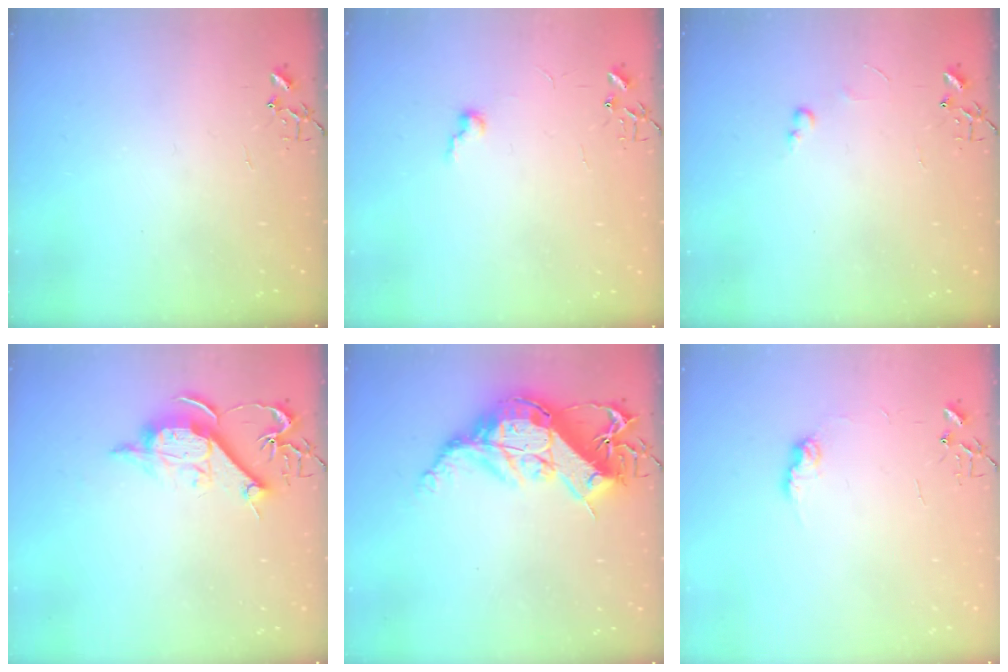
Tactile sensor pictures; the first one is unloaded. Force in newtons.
{"total": 6.2, "press": 6.2, "slide": 0.8}
{"total": 2.7, "press": 2.7, "slide": 0.4}
{"total": 11.3, "press": 11.3, "slide": 0.5}
{"total": 19.0, "press": 18.9, "slide": 1.8}
{"total": 7.2, "press": 7.2, "slide": 0.3}